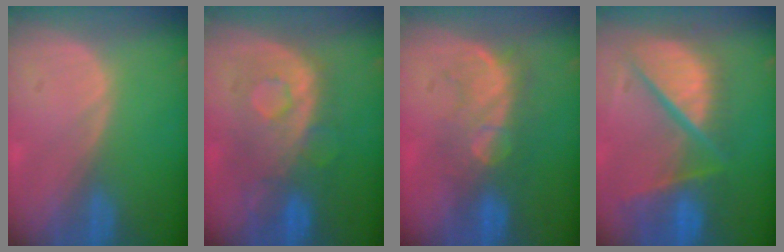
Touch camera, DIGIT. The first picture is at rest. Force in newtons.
{"total": 8.8, "press": 8.5, "slide": 2.2}
{"total": 8.1, "press": 7.8, "slide": 2.2}
{"total": 12.0, "press": 10.0, "slide": 6.6}